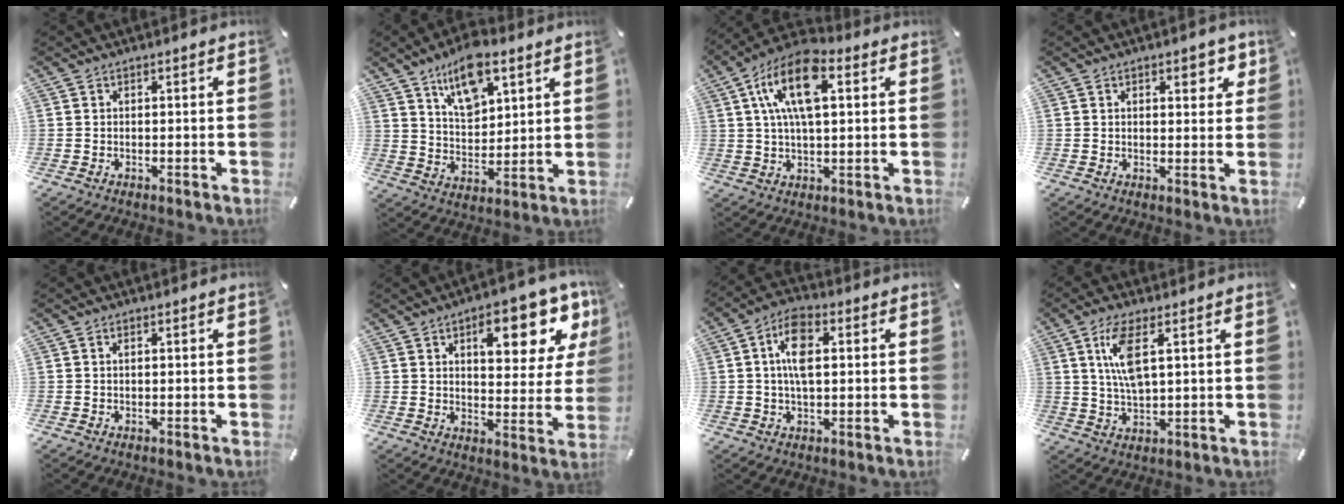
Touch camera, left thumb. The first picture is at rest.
{"total": 12.0, "force": [7.8, 6.0, 6.9], "torque": [-0.114, -0.028, 0.138]}
{"total": 14.7, "force": [5.0, 7.2, 11.9], "torque": [-0.232, 0.005, 0.086]}
{"total": 4.2, "force": [1.9, 2.3, 2.9], "torque": [-0.029, -0.004, 0.025]}
{"total": 0.9, "force": [0.3, 0.5, 0.7], "torque": [-0.014, 0.003, 0.004]}
{"total": 15.7, "force": [7.6, 7.4, 11.6], "torque": [-0.132, -0.042, 0.117]}
{"total": 9.4, "force": [1.6, 5.1, 7.7], "torque": [-0.146, 0.006, 0.025]}
{"total": 9.3, "force": [3.4, 3.4, 7.9], "torque": [-0.172, -0.008, 0.054]}